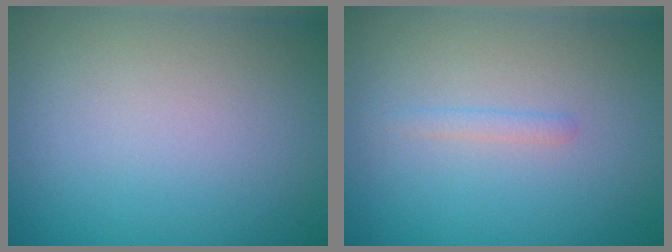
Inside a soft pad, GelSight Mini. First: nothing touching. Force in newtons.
{"total": 0.8, "press": 0.8, "slide": 0.0}